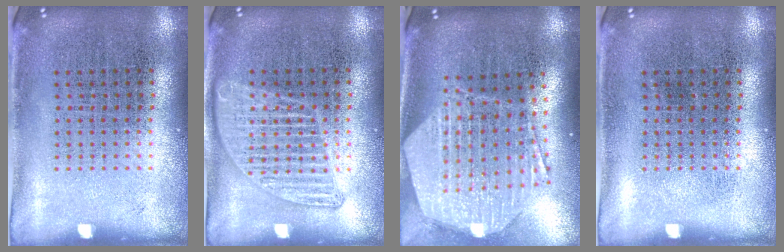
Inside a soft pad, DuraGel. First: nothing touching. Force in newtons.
{"total": 1.3, "press": 1.3, "slide": 0.1}
{"total": 3.0, "press": 2.4, "slide": 1.8}
{"total": 0.0}